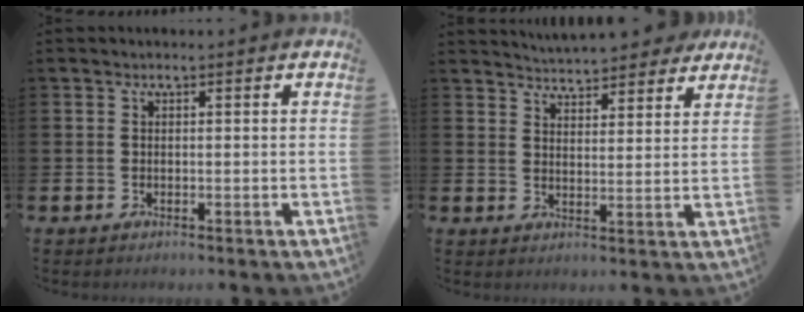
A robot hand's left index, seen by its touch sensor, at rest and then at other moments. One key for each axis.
{"total": 5.6, "fx": 5.5, "fy": 0.9, "fz": 0.2, "tx": -0.012, "ty": -0.040, "tz": 0.097}